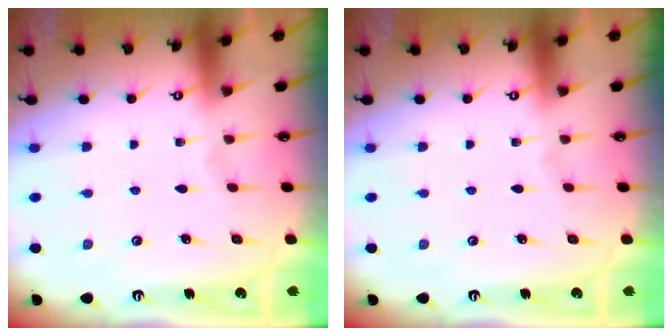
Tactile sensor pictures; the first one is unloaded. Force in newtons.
{"total": 0.0}